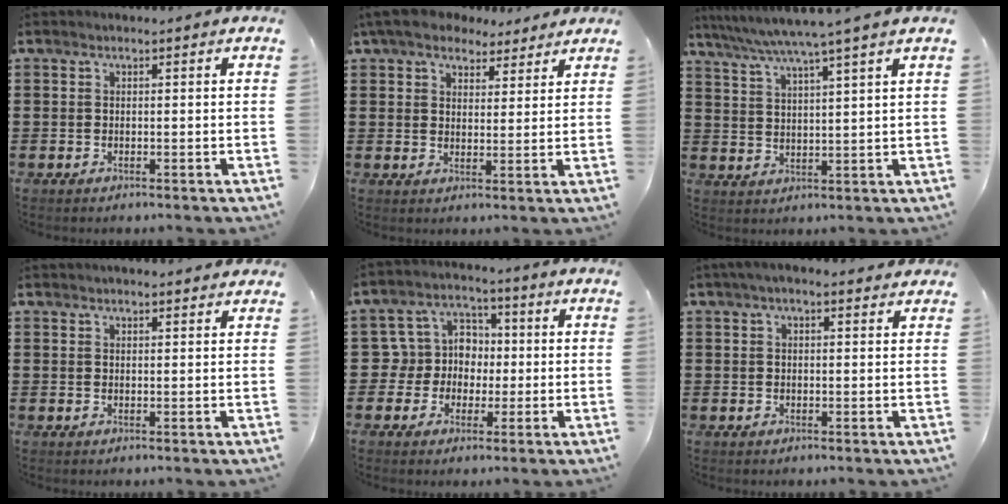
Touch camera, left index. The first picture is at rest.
{"total": 6.5, "force": [5.5, 2.5, 2.3], "torque": [-0.064, -0.002, 0.103]}
{"total": 5.9, "force": [4.8, -1.2, 3.1], "torque": [-0.076, -0.026, 0.080]}
{"total": 1.8, "force": [1.7, 0.1, 0.4], "torque": [-0.011, 0.003, 0.034]}
{"total": 6.6, "force": [-0.1, 6.5, 1.5], "torque": [-0.059, 0.013, -0.002]}
{"total": 2.6, "force": [1.9, 0.8, 1.6], "torque": [-0.035, 0.007, 0.034]}